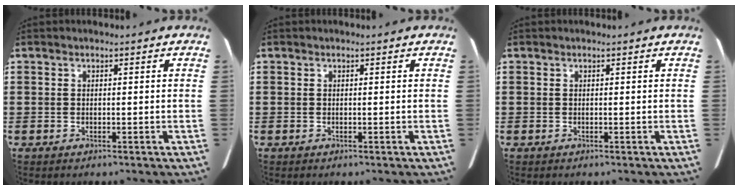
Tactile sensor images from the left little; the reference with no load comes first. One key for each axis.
{"total": 0.0}
{"total": 0.0}